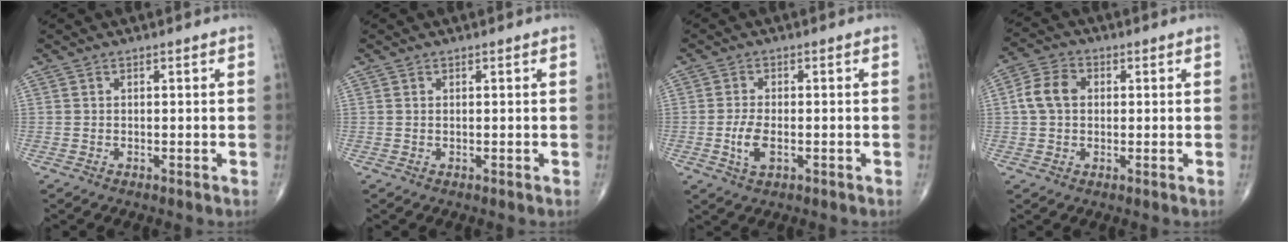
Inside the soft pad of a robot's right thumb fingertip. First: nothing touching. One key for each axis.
{"total": 0.0}
{"total": 4.6, "fx": -1.1, "fy": 2.2, "fz": 3.8, "tx": -0.080, "ty": -0.001, "tz": -0.020}
{"total": 6.5, "fx": 0.7, "fy": 4.9, "fz": 4.3, "tx": -0.079, "ty": 0.015, "tz": 0.006}